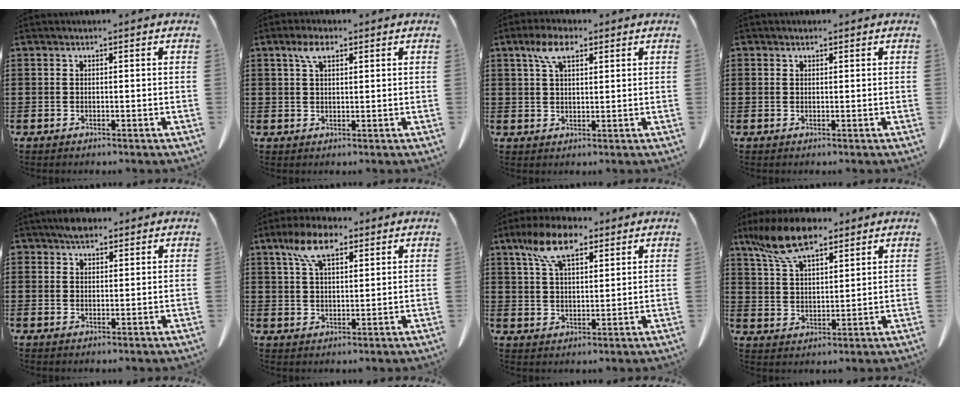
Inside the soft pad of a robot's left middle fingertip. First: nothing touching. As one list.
[{"total": 3.6, "force": [2.0, 1.6, 2.5], "torque": [-0.057, 0.007, 0.035]}, {"total": 5.5, "force": [3.0, 2.4, 3.9], "torque": [-0.086, 0.011, 0.054]}, {"total": 0.7, "force": [0.5, 0.4, 0.1], "torque": [-0.004, 0.003, 0.011]}, {"total": 2.7, "force": [2.1, 1.3, 1.0], "torque": [-0.016, 0.002, 0.039]}, {"total": 7.5, "force": [4.4, 3.5, 5.0], "torque": [-0.104, 0.008, 0.079]}, {"total": 9.0, "force": [5.8, 3.9, 5.7], "torque": [-0.121, 0.002, 0.104]}, {"total": 10.7, "force": [7.5, 3.9, 6.5], "torque": [-0.152, -0.008, 0.139]}]